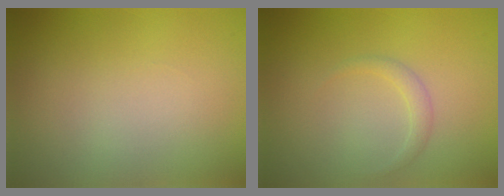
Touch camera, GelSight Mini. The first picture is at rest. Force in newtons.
{"total": 1.1, "press": 1.1, "slide": 0.0}